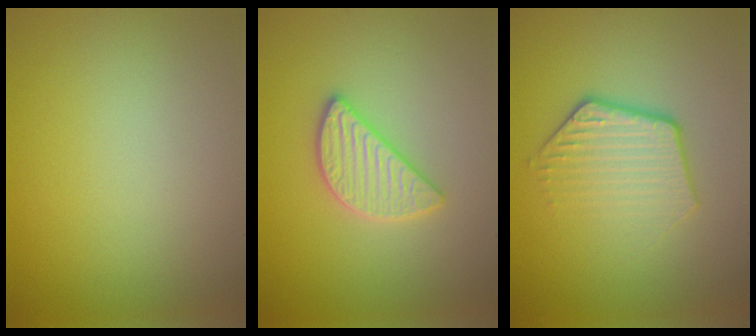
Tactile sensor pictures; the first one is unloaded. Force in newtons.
{"total": 2.9, "press": 2.9, "slide": 0.3}
{"total": 4.0, "press": 2.9, "slide": 2.8}